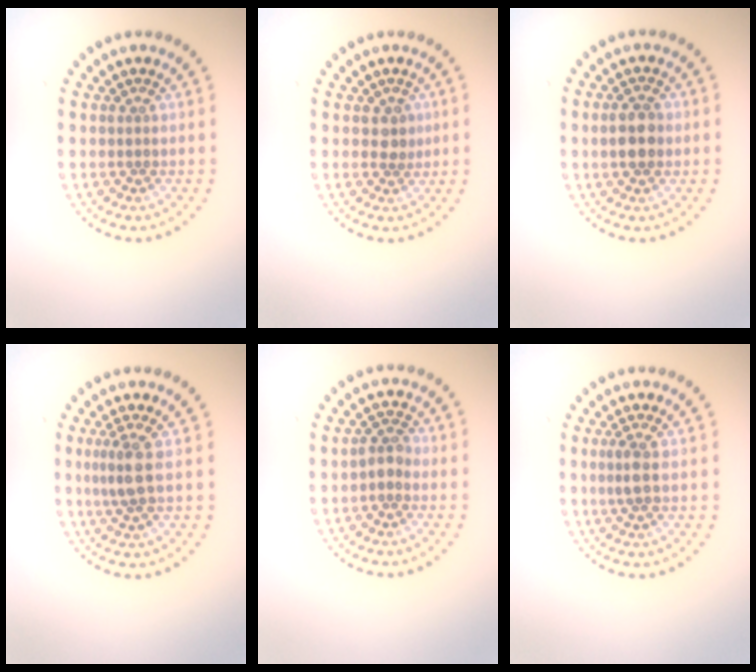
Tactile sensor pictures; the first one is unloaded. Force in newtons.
{"total": 1.5, "press": 1.3, "slide": 0.7}
{"total": 2.9, "press": 2.9, "slide": 0.1}
{"total": 2.3, "press": 1.9, "slide": 1.4}
{"total": 1.6, "press": 1.4, "slide": 0.7}
{"total": 1.4, "press": 1.1, "slide": 0.8}